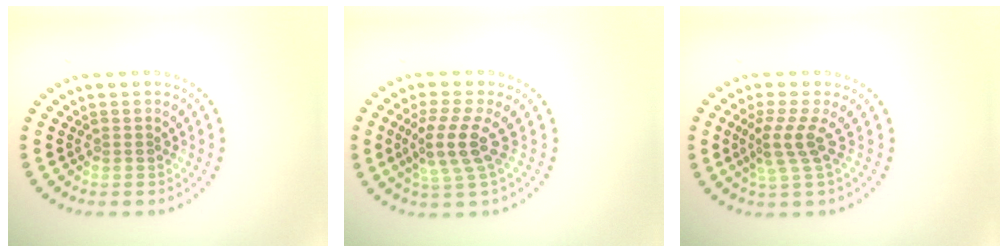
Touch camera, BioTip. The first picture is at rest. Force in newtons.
{"total": 3.4, "press": 2.7, "slide": 2.1}
{"total": 2.7, "press": 1.9, "slide": 1.9}